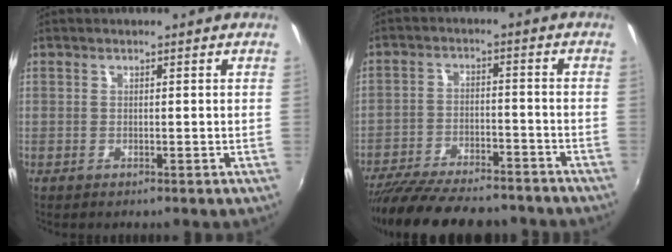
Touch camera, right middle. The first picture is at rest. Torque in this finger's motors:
{"motor_torque": [1.02, -1.11, 0.31, 0.09]}